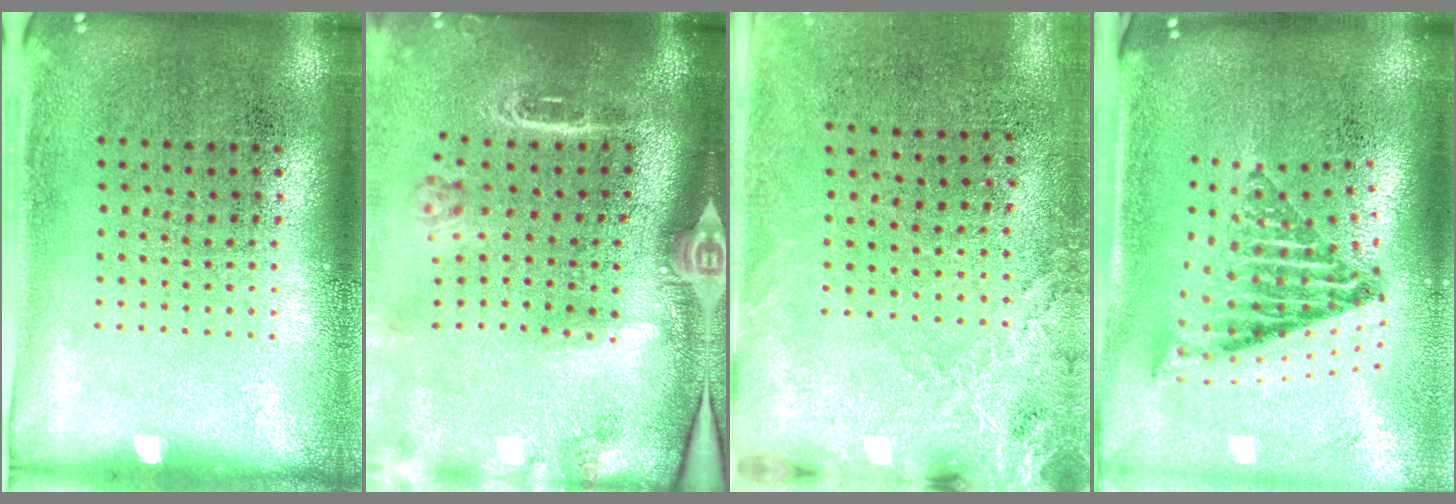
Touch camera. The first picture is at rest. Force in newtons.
{"total": 3.1, "press": 2.1, "slide": 2.3}
{"total": 2.6, "press": 2.3, "slide": 1.1}
{"total": 2.0, "press": 1.5, "slide": 1.4}